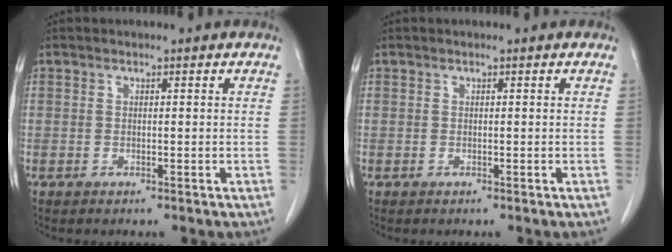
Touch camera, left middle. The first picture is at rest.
{"total": 0.0}